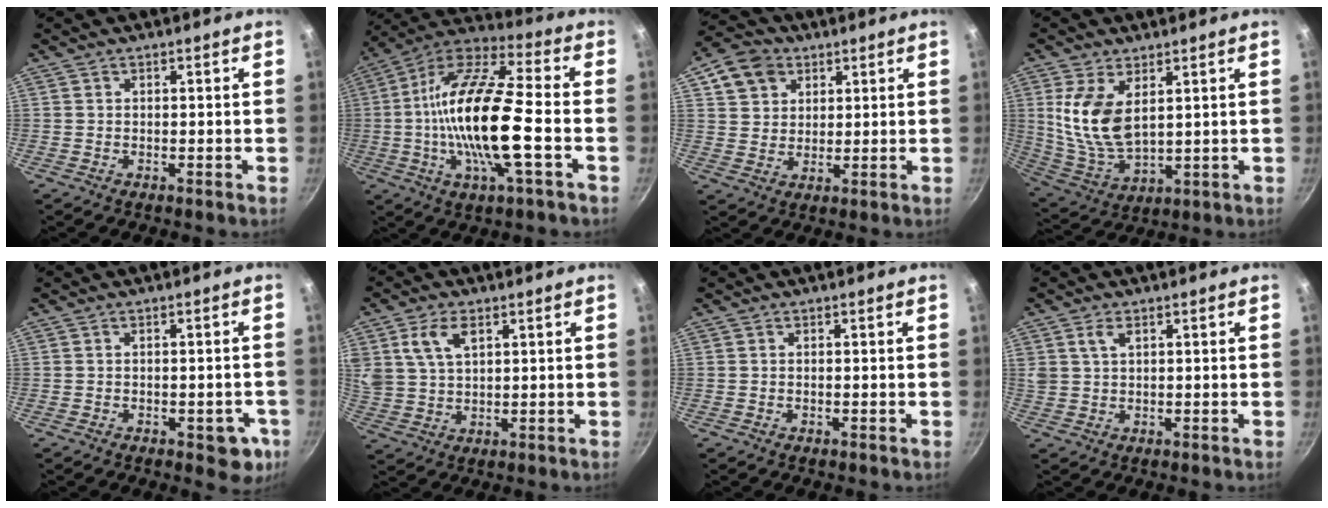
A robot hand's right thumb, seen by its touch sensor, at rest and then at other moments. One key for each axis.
{"total": 20.9, "fx": -3.1, "fy": 5.8, "fz": 19.8, "tx": -0.376, "ty": 0.026, "tz": -0.074}
{"total": 8.8, "fx": 4.1, "fy": 7.0, "fz": 3.4, "tx": -0.031, "ty": 0.002, "tz": 0.069}
{"total": 12.3, "fx": 3.5, "fy": 6.6, "fz": 9.9, "tx": -0.192, "ty": -0.030, "tz": 0.081}
{"total": 6.2, "fx": -2.2, "fy": 3.2, "fz": 4.8, "tx": -0.029, "ty": 0.012, "tz": -0.022}
{"total": 7.8, "fx": 3.3, "fy": 4.7, "fz": 5.2, "tx": -0.092, "ty": -0.009, "tz": 0.067}
{"total": 0.0}
{"total": 3.0, "fx": 1.4, "fy": 1.8, "fz": 2.0, "tx": -0.032, "ty": -0.002, "tz": 0.027}